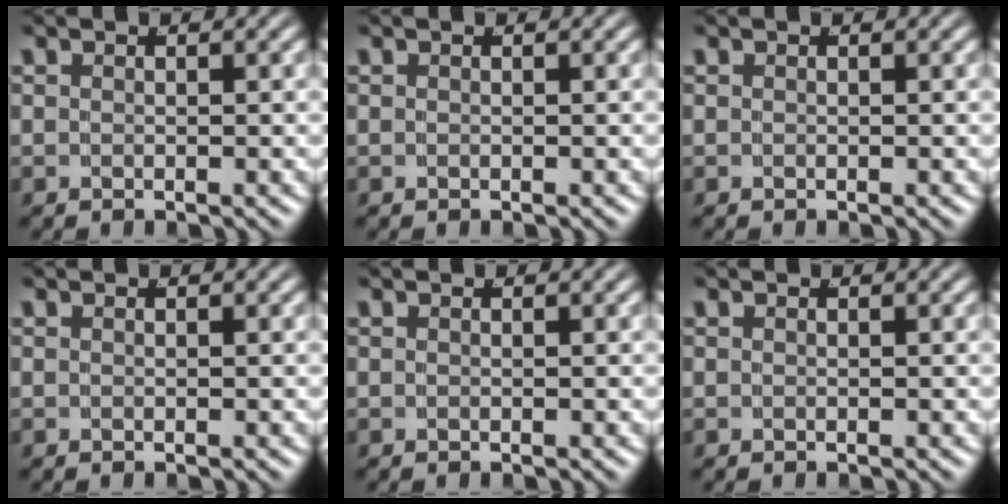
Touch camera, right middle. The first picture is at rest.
{"total": 0.0}
{"total": 0.0}
{"total": 0.0}
{"total": 1.3, "force": [-0.2, -1.2, -0.3], "torque": [0.016, -0.010, 0.008]}
{"total": 0.0}